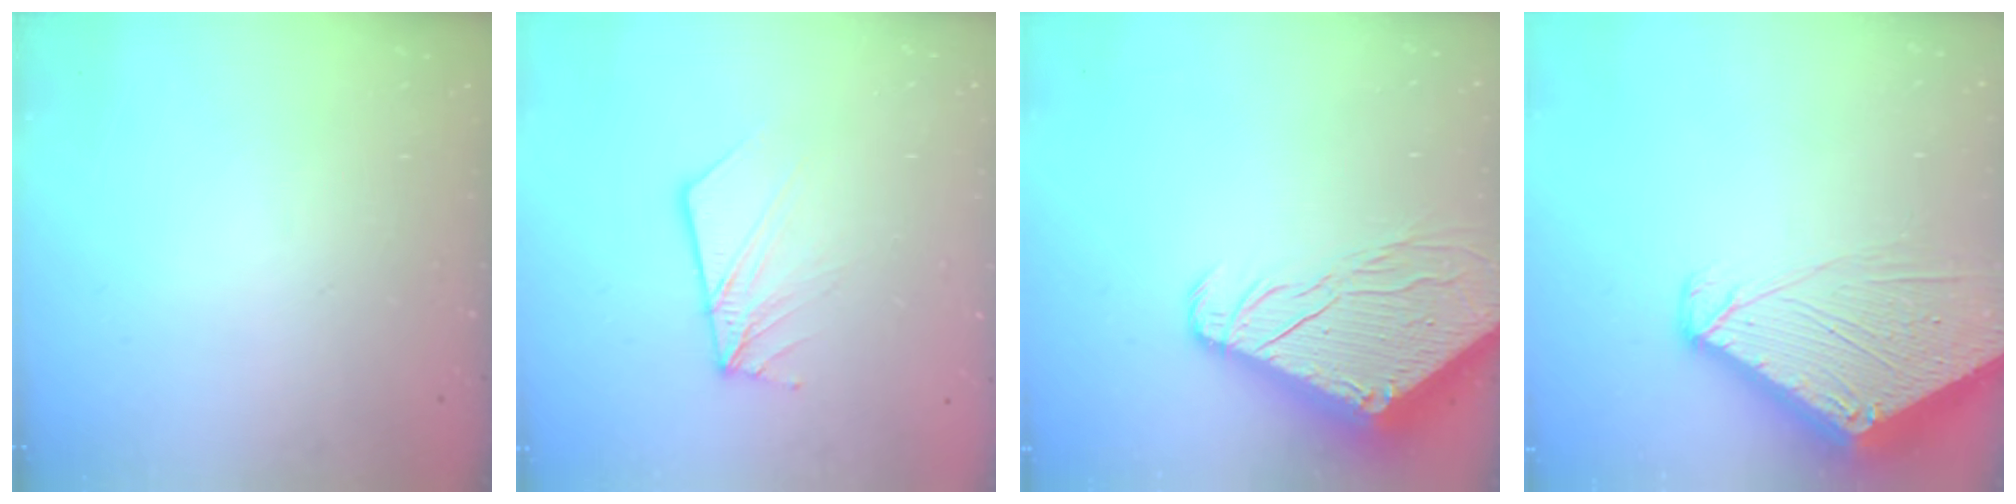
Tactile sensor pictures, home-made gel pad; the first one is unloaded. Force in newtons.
{"total": 9.3, "press": 9.2, "slide": 1.3}
{"total": 10.5, "press": 10.4, "slide": 1.2}
{"total": 6.9, "press": 6.9, "slide": 0.6}